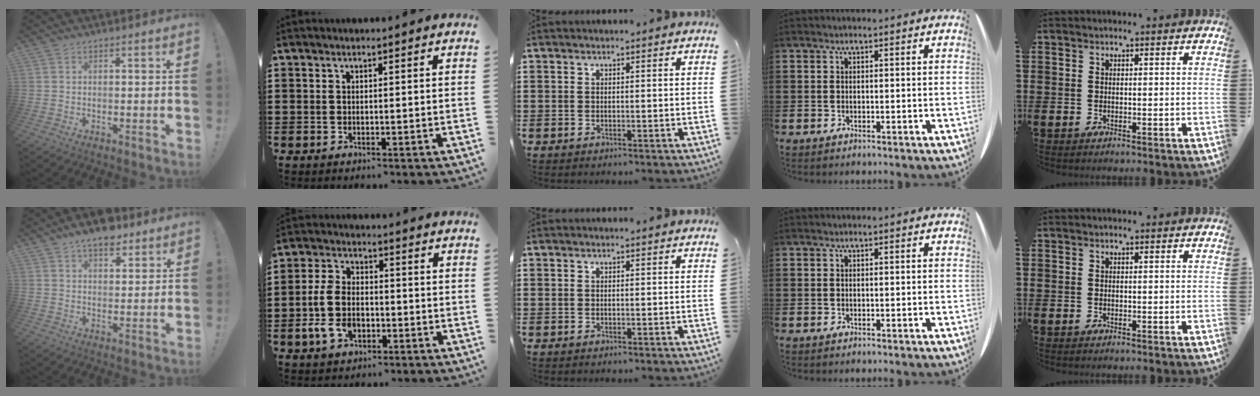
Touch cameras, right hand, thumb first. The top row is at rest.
{"thumb": {"total": 8.6, "force": [6.3, 4.0, 4.4], "torque": [-0.057, -0.033, 0.111]}, "index": {"total": 7.2, "force": [-2.0, 4.8, 5.1], "torque": [-0.132, 0.000, -0.046]}}